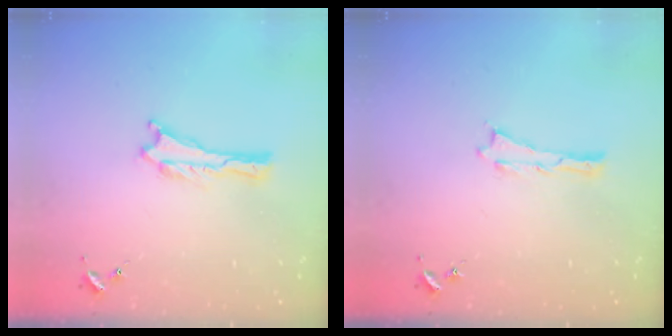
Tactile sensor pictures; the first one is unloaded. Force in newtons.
{"total": 0.0}